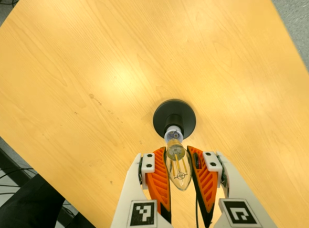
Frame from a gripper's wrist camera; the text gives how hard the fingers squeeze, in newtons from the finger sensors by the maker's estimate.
{"total": 22.8, "left": 24.7, "right": 20.9}